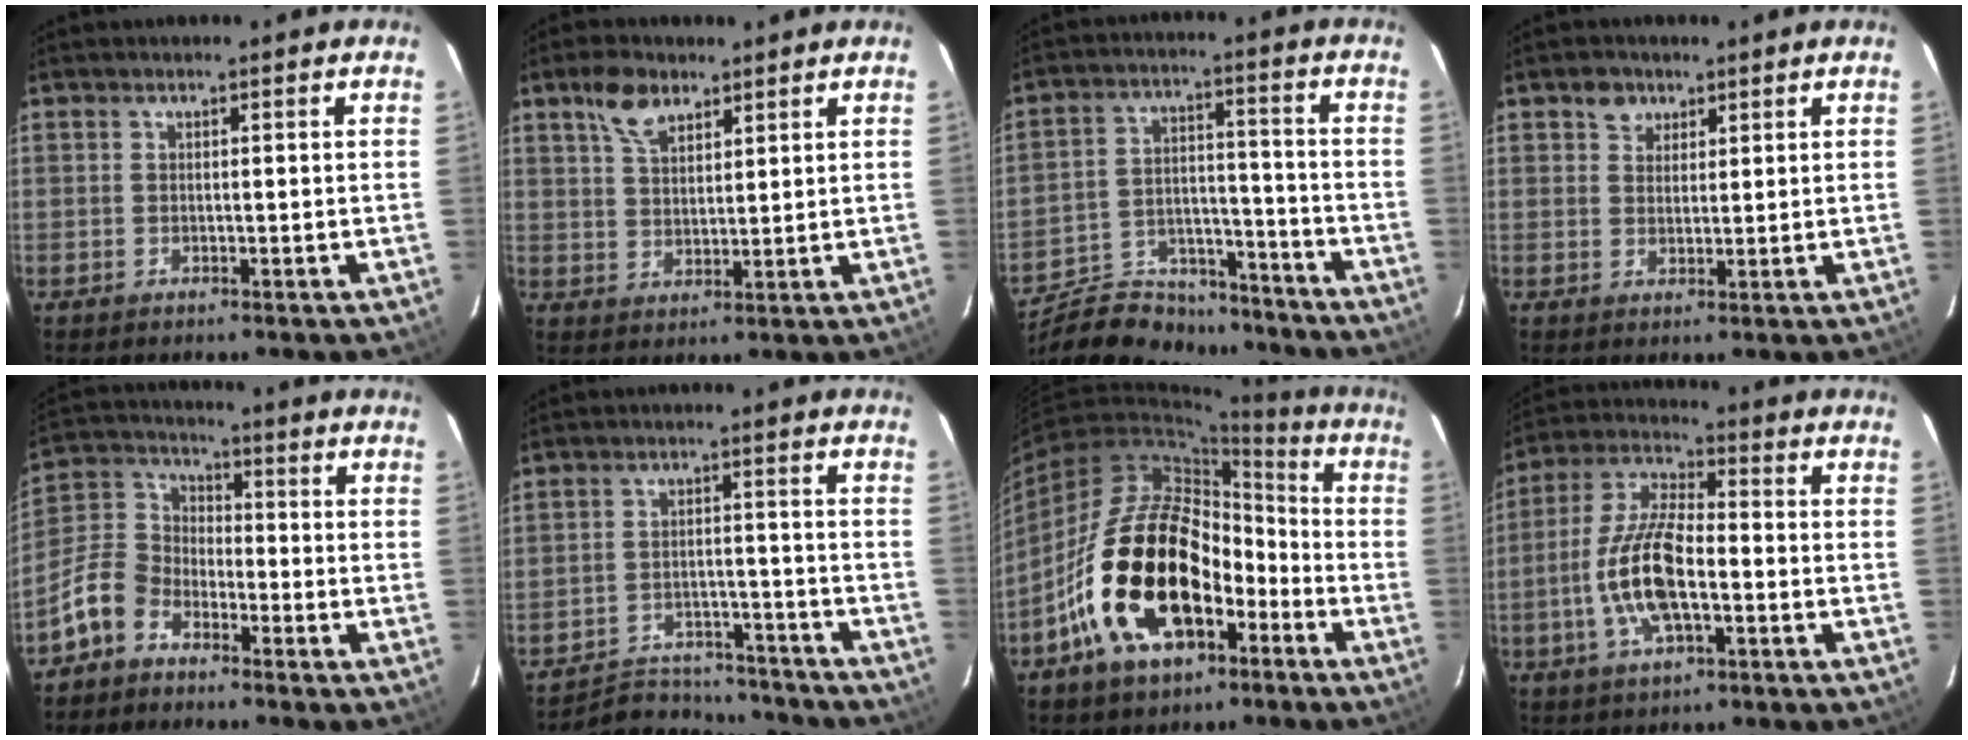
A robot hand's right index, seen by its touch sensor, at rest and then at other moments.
{"total": 6.3, "force": [4.0, 3.2, 3.6], "torque": [-0.063, 0.011, 0.076]}
{"total": 21.8, "force": [-19.0, 7.8, 7.4], "torque": [-0.156, 0.024, -0.283]}
{"total": 3.2, "force": [1.9, 2.5, 0.7], "torque": [-0.004, 0.009, 0.033]}
{"total": 9.5, "force": [-6.3, 6.0, 3.8], "torque": [-0.093, 0.033, -0.138]}
{"total": 15.3, "force": [-14.1, 4.8, 3.4], "torque": [-0.082, 0.018, -0.190]}
{"total": 21.5, "force": [-9.7, 12.0, 15.1], "torque": [-0.284, 0.011, -0.164]}
{"total": 13.3, "force": [-3.4, 5.0, 11.8], "torque": [-0.250, 0.002, -0.067]}